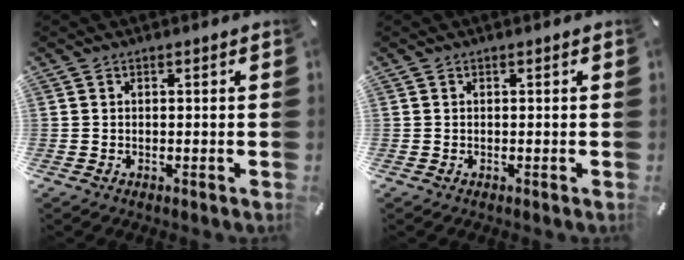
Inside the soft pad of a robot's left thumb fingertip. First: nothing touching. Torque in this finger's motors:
{"motor_torque": [-0.04, 0.04, 0.00, 0.07, 0.00]}